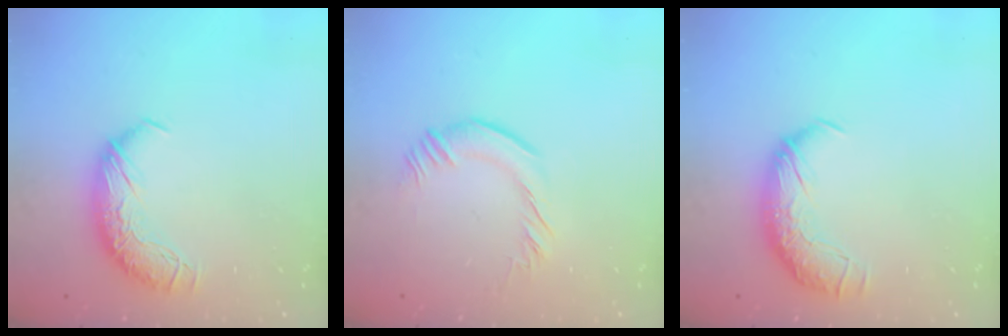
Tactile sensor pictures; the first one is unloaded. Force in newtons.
{"total": 0.9, "press": 0.3, "slide": 0.8}
{"total": 2.4, "press": 1.1, "slide": 2.2}